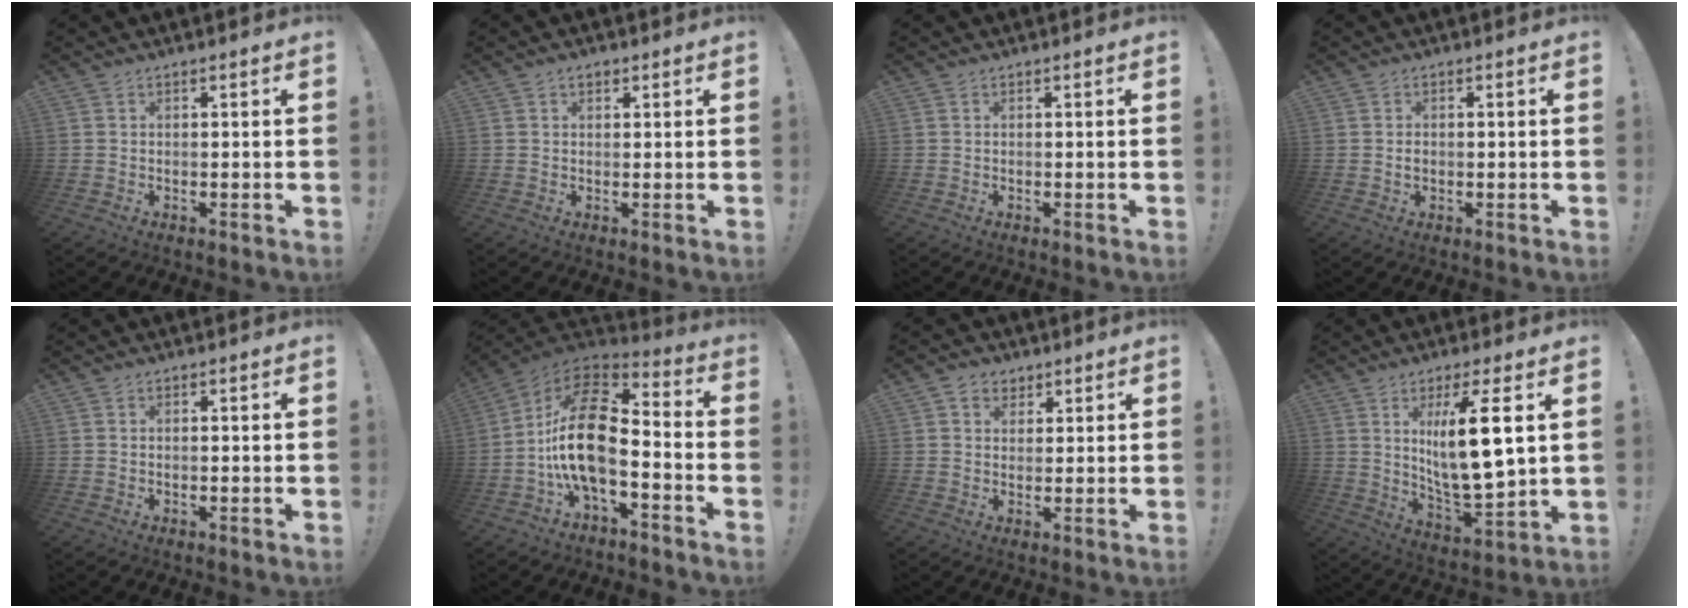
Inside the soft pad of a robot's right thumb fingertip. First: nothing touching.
{"total": 1.7, "force": [0.8, 1.1, 1.0], "torque": [-0.014, 0.001, 0.014]}
{"total": 0.0}
{"total": 1.3, "force": [-0.4, 0.8, 0.9], "torque": [-0.014, 0.002, -0.008]}
{"total": 0.0}
{"total": 20.0, "force": [-3.2, 10.1, 17.0], "torque": [-0.341, 0.023, -0.054]}
{"total": 4.6, "force": [2.7, 3.5, 1.3], "torque": [-0.007, -0.013, 0.046]}
{"total": 15.1, "force": [4.5, 3.1, 14.1], "torque": [-0.250, -0.030, 0.056]}